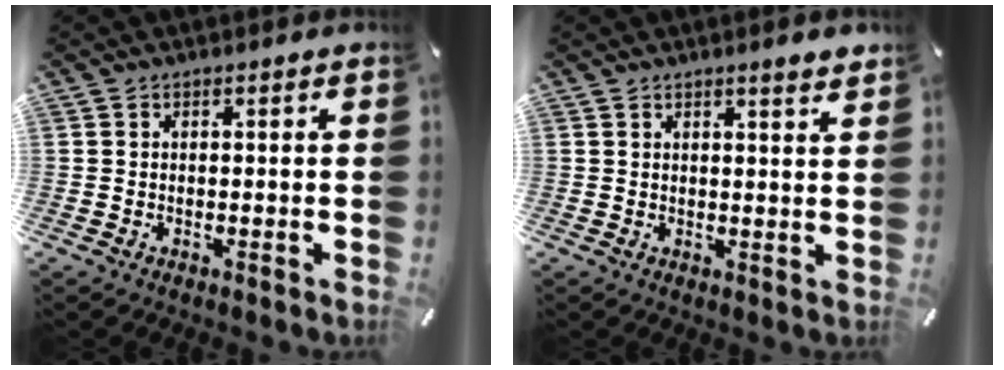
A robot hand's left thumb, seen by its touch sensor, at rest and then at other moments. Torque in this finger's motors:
{"motor_torque": [1.09, 0.49, 0.02, -0.11, 0.05]}